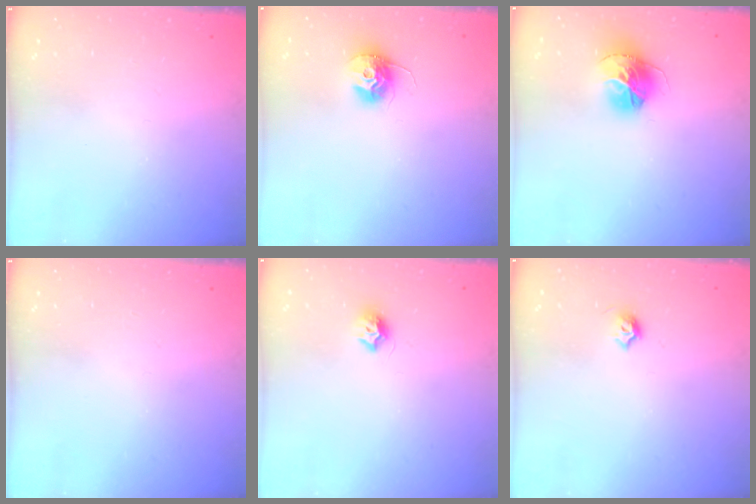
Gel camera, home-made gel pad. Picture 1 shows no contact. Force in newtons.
{"total": 11.2, "press": 11.2, "slide": 0.7}
{"total": 14.1, "press": 14.0, "slide": 1.5}
{"total": 0.0}
{"total": 7.3, "press": 7.3, "slide": 0.4}
{"total": 4.7, "press": 4.6, "slide": 0.8}